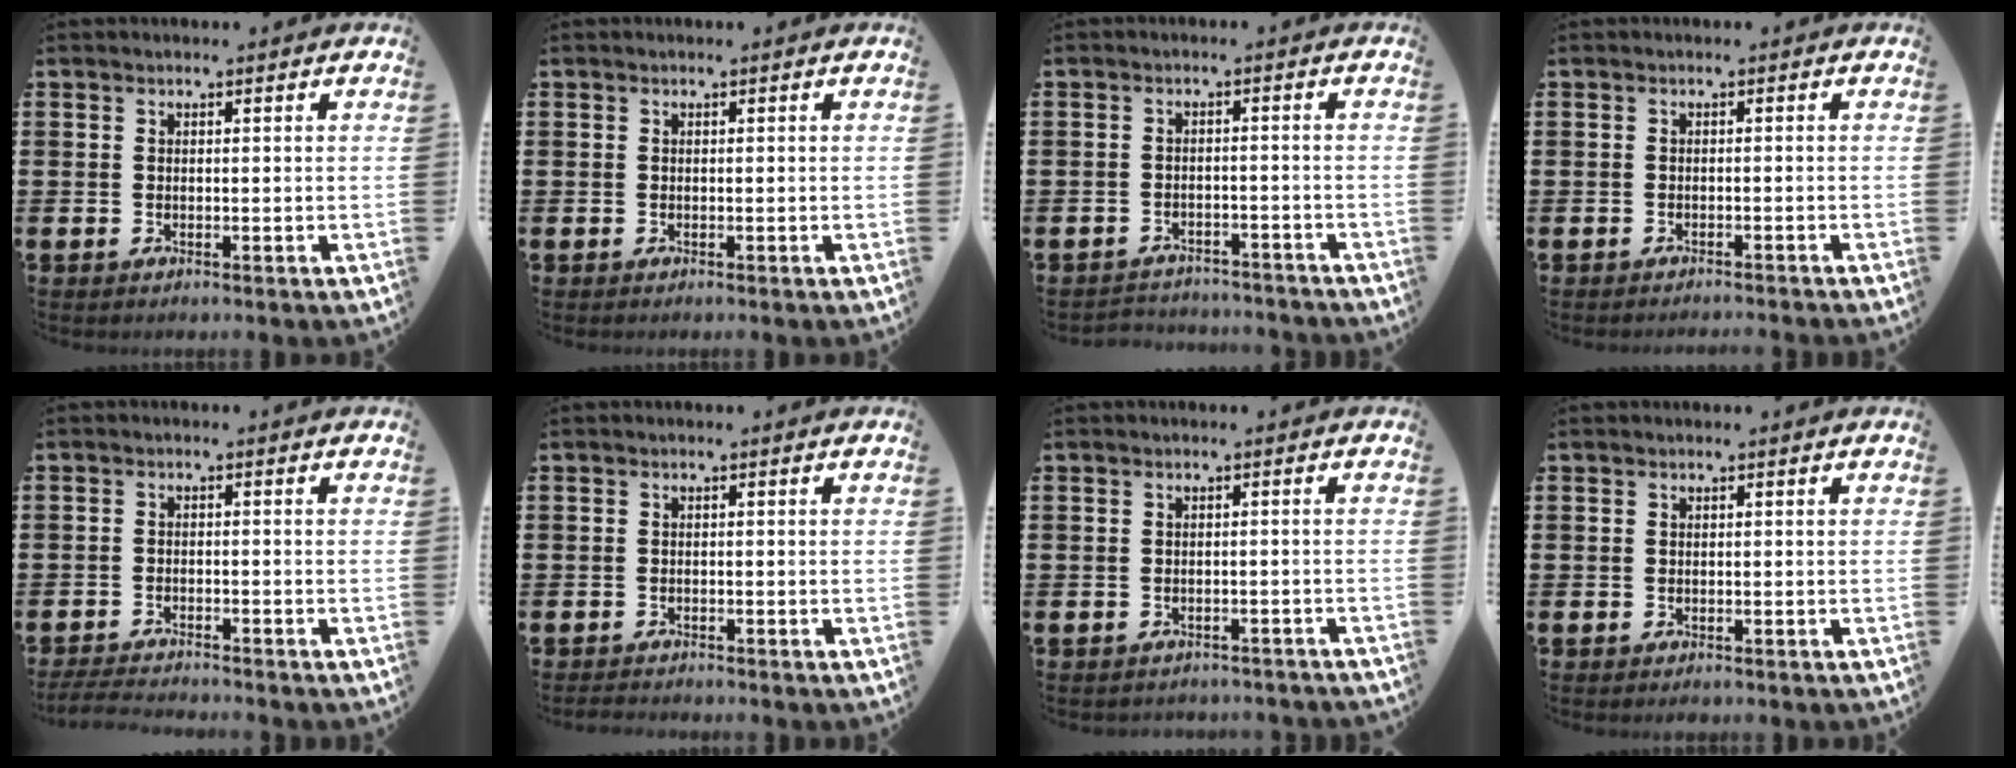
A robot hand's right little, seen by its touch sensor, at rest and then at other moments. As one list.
[{"total": 0.0}, {"total": 2.3, "force": [-2.3, 0.1, -0.3], "torque": [-0.002, 0.002, -0.051]}, {"total": 0.8, "force": [-0.8, -0.2, 0.0], "torque": [0.001, 0.001, -0.017]}, {"total": 2.5, "force": [-2.5, 0.0, 0.5], "torque": [-0.007, 0.002, -0.050]}, {"total": 0.9, "force": [-0.9, 0.0, 0.0], "torque": [-0.002, -0.001, -0.019]}, {"total": 1.1, "force": [-1.1, 0.1, 0.0], "torque": [-0.004, 0.001, -0.023]}, {"total": 0.0}]